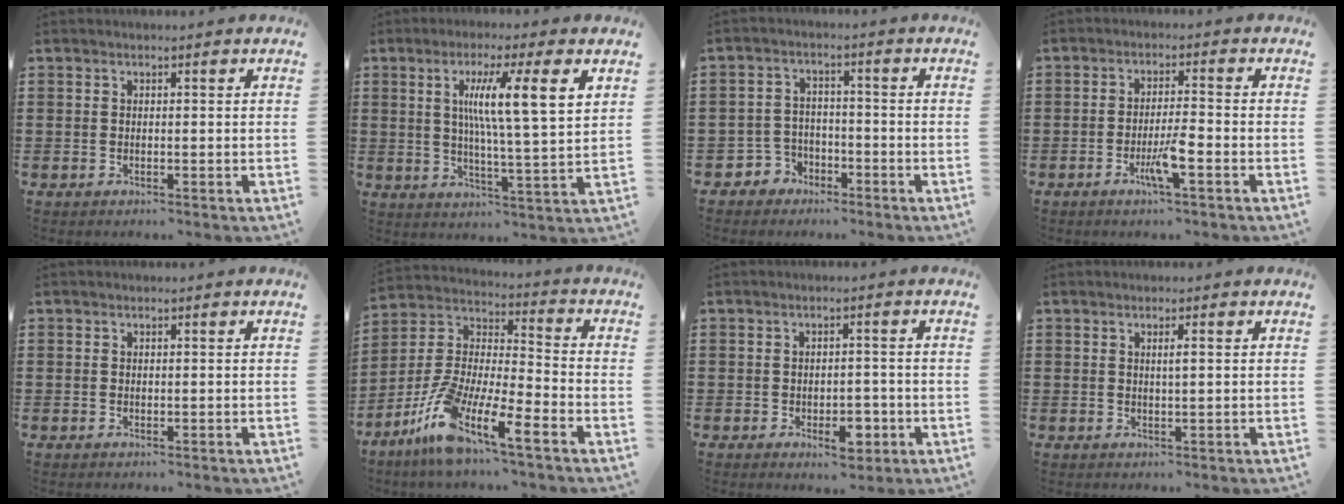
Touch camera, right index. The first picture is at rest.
{"total": 9.3, "force": [3.2, 0.7, 8.7], "torque": [-0.168, -0.003, 0.049]}
{"total": 3.7, "force": [-2.6, 2.6, 0.5], "torque": [-0.029, 0.007, -0.057]}
{"total": 4.7, "force": [-2.1, 0.4, 4.1], "torque": [-0.083, -0.011, -0.039]}
{"total": 0.0}
{"total": 11.1, "force": [-7.6, 1.4, 7.9], "torque": [-0.186, -0.019, -0.159]}
{"total": 4.6, "force": [-2.2, 2.3, 3.3], "torque": [-0.045, 0.000, -0.038]}
{"total": 1.3, "force": [0.3, 0.0, 1.2], "torque": [-0.024, -0.002, 0.004]}